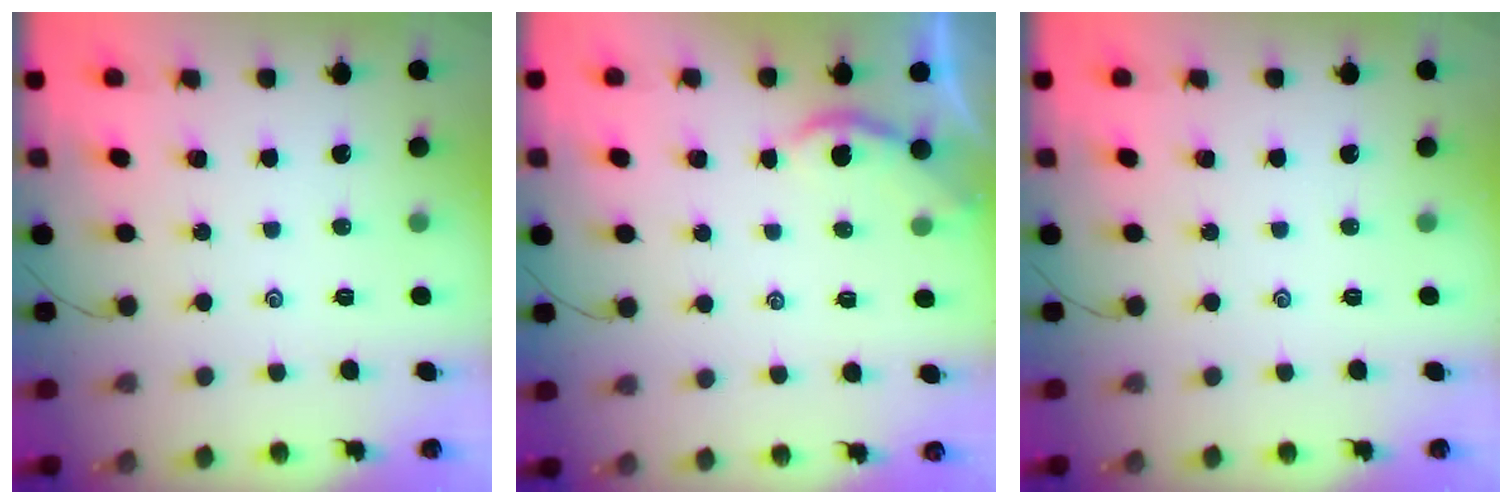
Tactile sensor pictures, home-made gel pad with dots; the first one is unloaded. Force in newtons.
{"total": 1.7, "press": 1.7, "slide": 0.3}
{"total": 0.0}